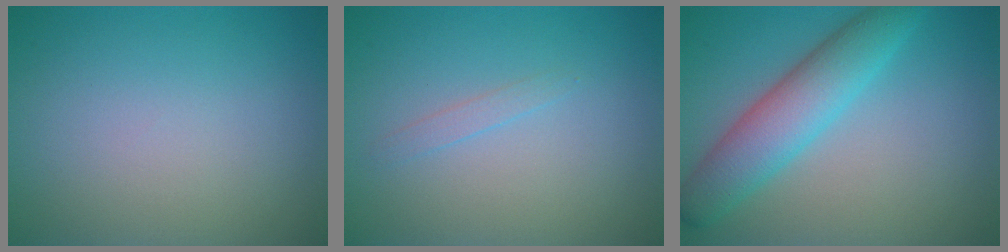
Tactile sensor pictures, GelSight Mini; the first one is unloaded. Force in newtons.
{"total": 0.8, "press": 0.8, "slide": 0.1}
{"total": 5.5, "press": 5.5, "slide": 0.2}